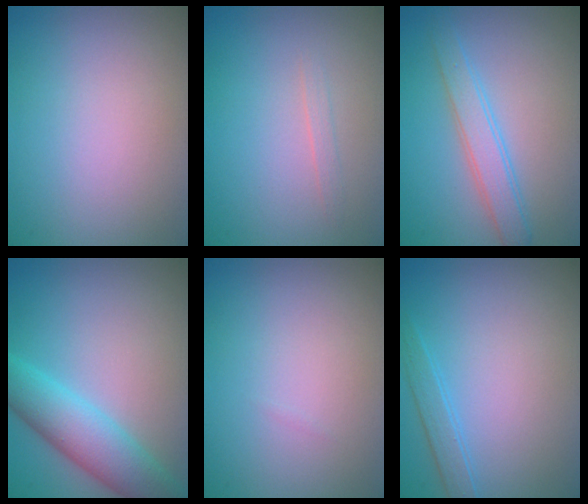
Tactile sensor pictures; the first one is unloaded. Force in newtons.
{"total": 0.6, "press": 0.6, "slide": 0.1}
{"total": 2.8, "press": 2.8, "slide": 0.2}
{"total": 5.7, "press": 5.7, "slide": 0.1}
{"total": 0.0}
{"total": 1.6, "press": 1.6, "slide": 0.1}